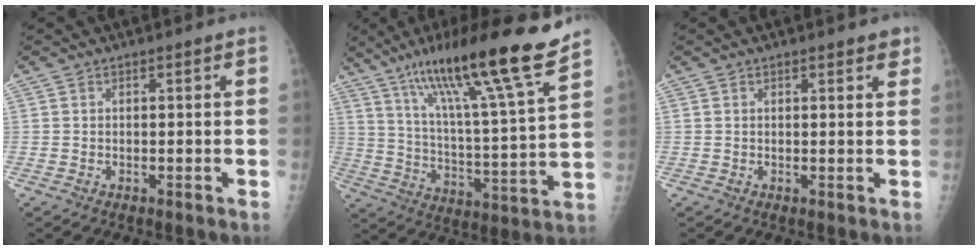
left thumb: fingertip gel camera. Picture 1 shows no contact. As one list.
[{"total": 23.3, "force": [16.4, 1.1, 16.5], "torque": [-0.252, -0.063, 0.277]}, {"total": 2.6, "force": [1.8, 1.0, 1.6], "torque": [-0.006, -0.005, 0.020]}]